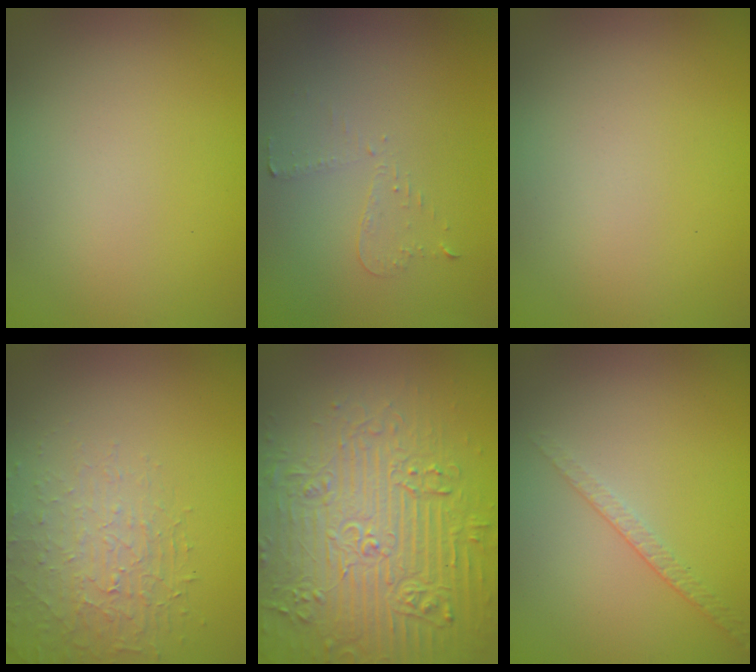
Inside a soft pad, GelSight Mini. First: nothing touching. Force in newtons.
{"total": 0.9, "press": 0.8, "slide": 0.4}
{"total": 0.0}
{"total": 1.9, "press": 1.4, "slide": 1.3}
{"total": 7.8, "press": 7.6, "slide": 1.8}
{"total": 1.4, "press": 0.8, "slide": 1.1}